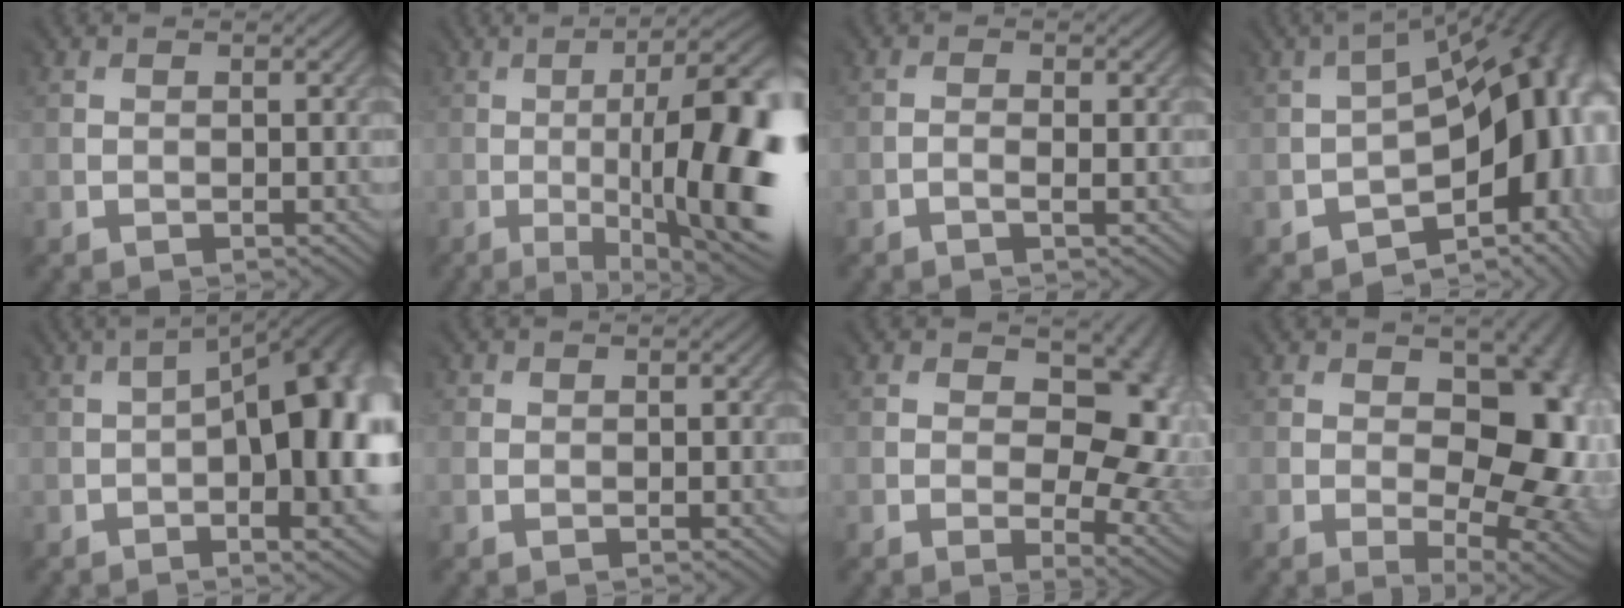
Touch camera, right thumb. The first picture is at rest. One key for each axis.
{"total": 17.8, "fx": -3.3, "fy": 4.9, "fz": 16.8, "tx": -0.201, "ty": -0.007, "tz": -0.039}
{"total": 0.8, "fx": -0.5, "fy": 0.0, "fz": 0.6, "tx": -0.013, "ty": 0.001, "tz": -0.012}
{"total": 13.7, "fx": -3.5, "fy": 7.2, "fz": 11.1, "tx": -0.134, "ty": -0.017, "tz": -0.040}
{"total": 16.3, "fx": -2.2, "fy": 6.4, "fz": 14.8, "tx": -0.180, "ty": -0.011, "tz": -0.021}
{"total": 0.8, "fx": 0.3, "fy": 0.7, "fz": 0.1, "tx": 0.001, "ty": 0.000, "tz": 0.004}
{"total": 13.6, "fx": 1.4, "fy": 8.4, "fz": 10.7, "tx": -0.134, "ty": -0.007, "tz": 0.047}
{"total": 13.8, "fx": -0.1, "fy": 7.9, "fz": 11.4, "tx": -0.126, "ty": -0.011, "tz": 0.012}